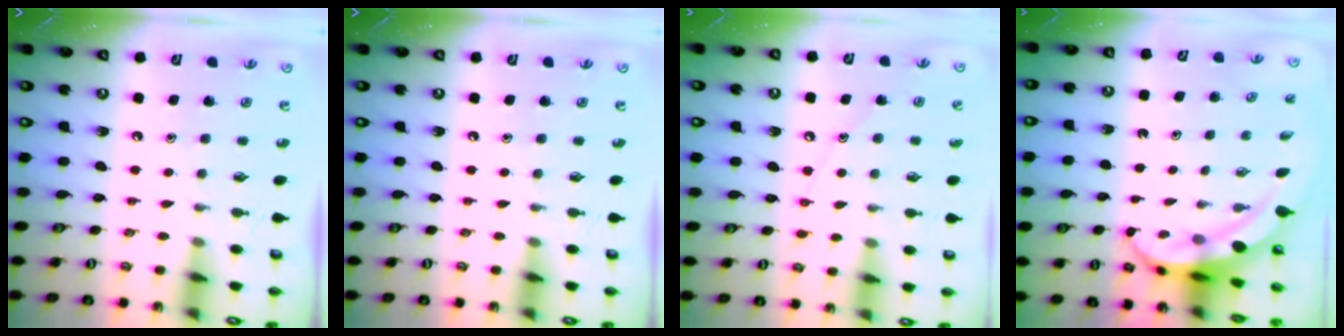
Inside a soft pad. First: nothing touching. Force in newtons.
{"total": 0.0}
{"total": 6.5, "press": 6.5, "slide": 0.7}
{"total": 4.3, "press": 4.1, "slide": 1.1}